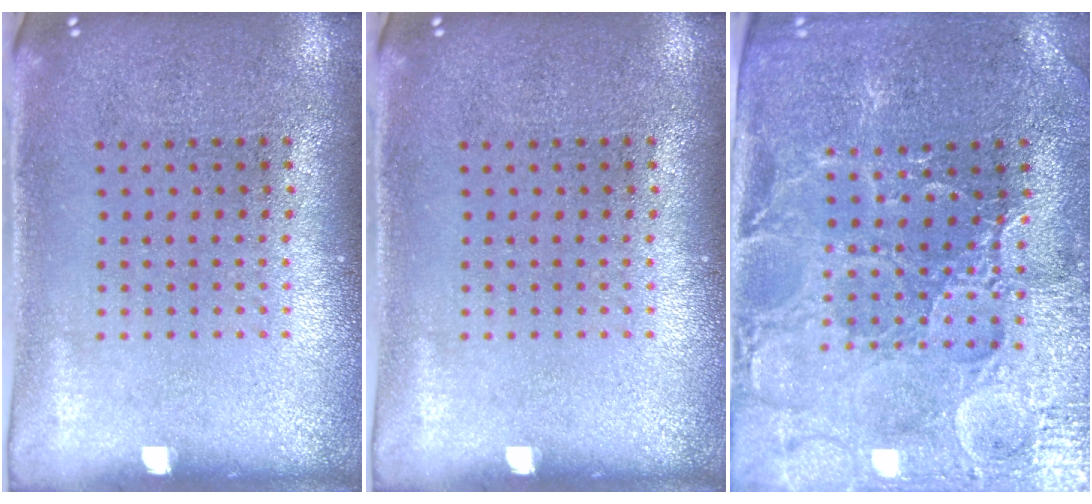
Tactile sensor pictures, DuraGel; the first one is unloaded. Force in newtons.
{"total": 0.0}
{"total": 3.4, "press": 3.4, "slide": 0.6}